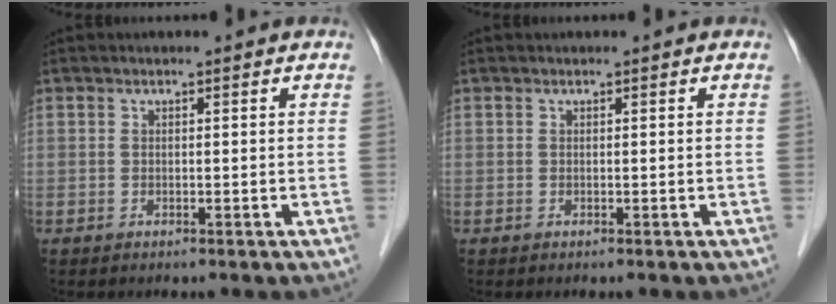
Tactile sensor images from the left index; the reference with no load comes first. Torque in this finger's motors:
{"motor_torque": [0.00, 0.00, -0.01, 0.00]}